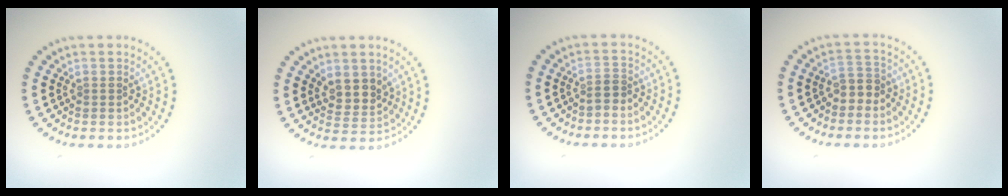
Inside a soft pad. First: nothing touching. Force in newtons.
{"total": 2.6, "press": 2.3, "slide": 1.2}
{"total": 1.0, "press": 0.7, "slide": 0.7}
{"total": 1.9, "press": 1.6, "slide": 1.0}